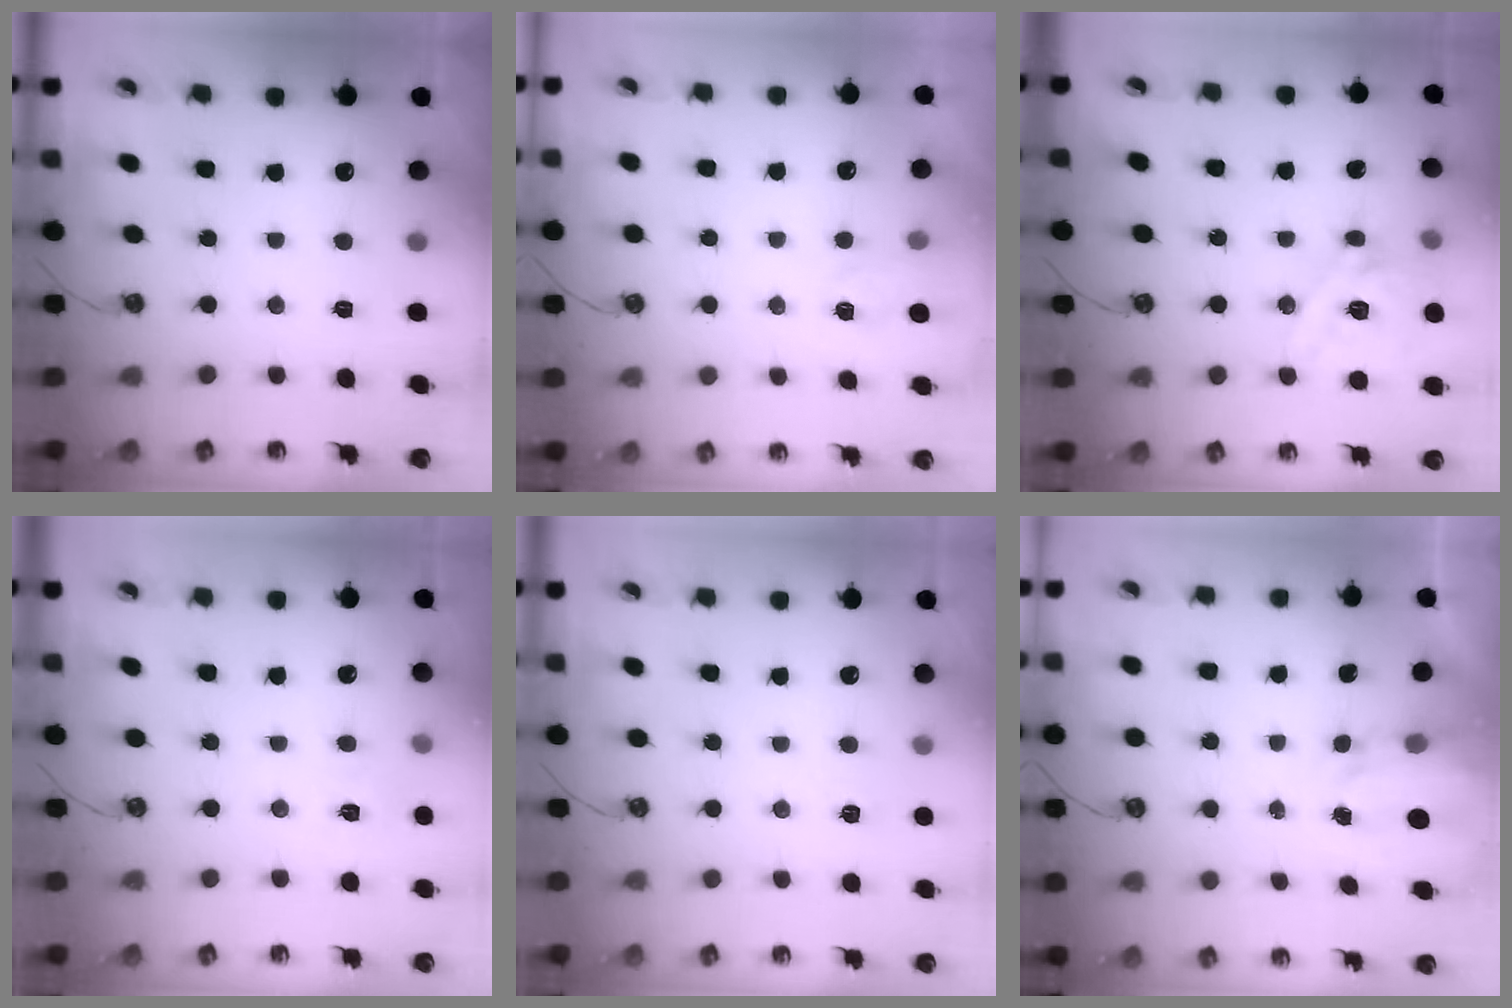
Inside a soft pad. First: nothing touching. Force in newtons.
{"total": 2.9, "press": 2.9, "slide": 0.5}
{"total": 16.6, "press": 16.4, "slide": 2.6}
{"total": 4.3, "press": 4.3, "slide": 0.6}
{"total": 2.3, "press": 2.3, "slide": 0.3}
{"total": 2.6, "press": 2.6, "slide": 0.4}